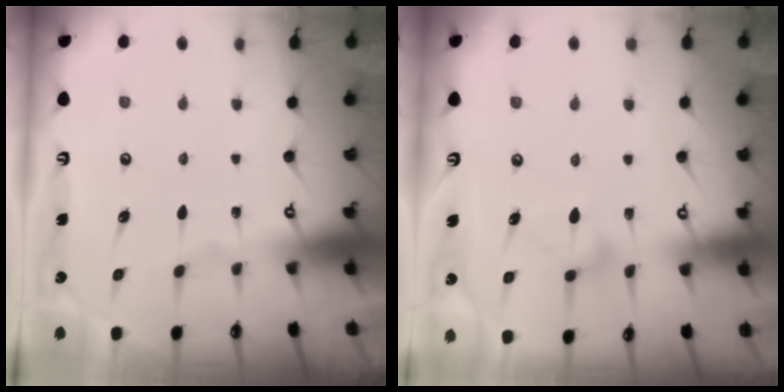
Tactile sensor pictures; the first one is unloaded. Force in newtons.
{"total": 11.3, "press": 11.2, "slide": 0.6}